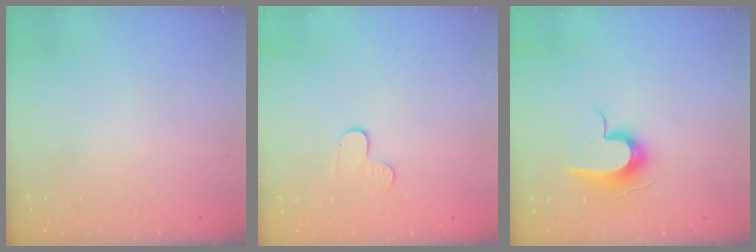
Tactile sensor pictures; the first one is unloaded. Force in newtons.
{"total": 3.8, "press": 3.8, "slide": 0.4}
{"total": 10.6, "press": 10.5, "slide": 1.3}